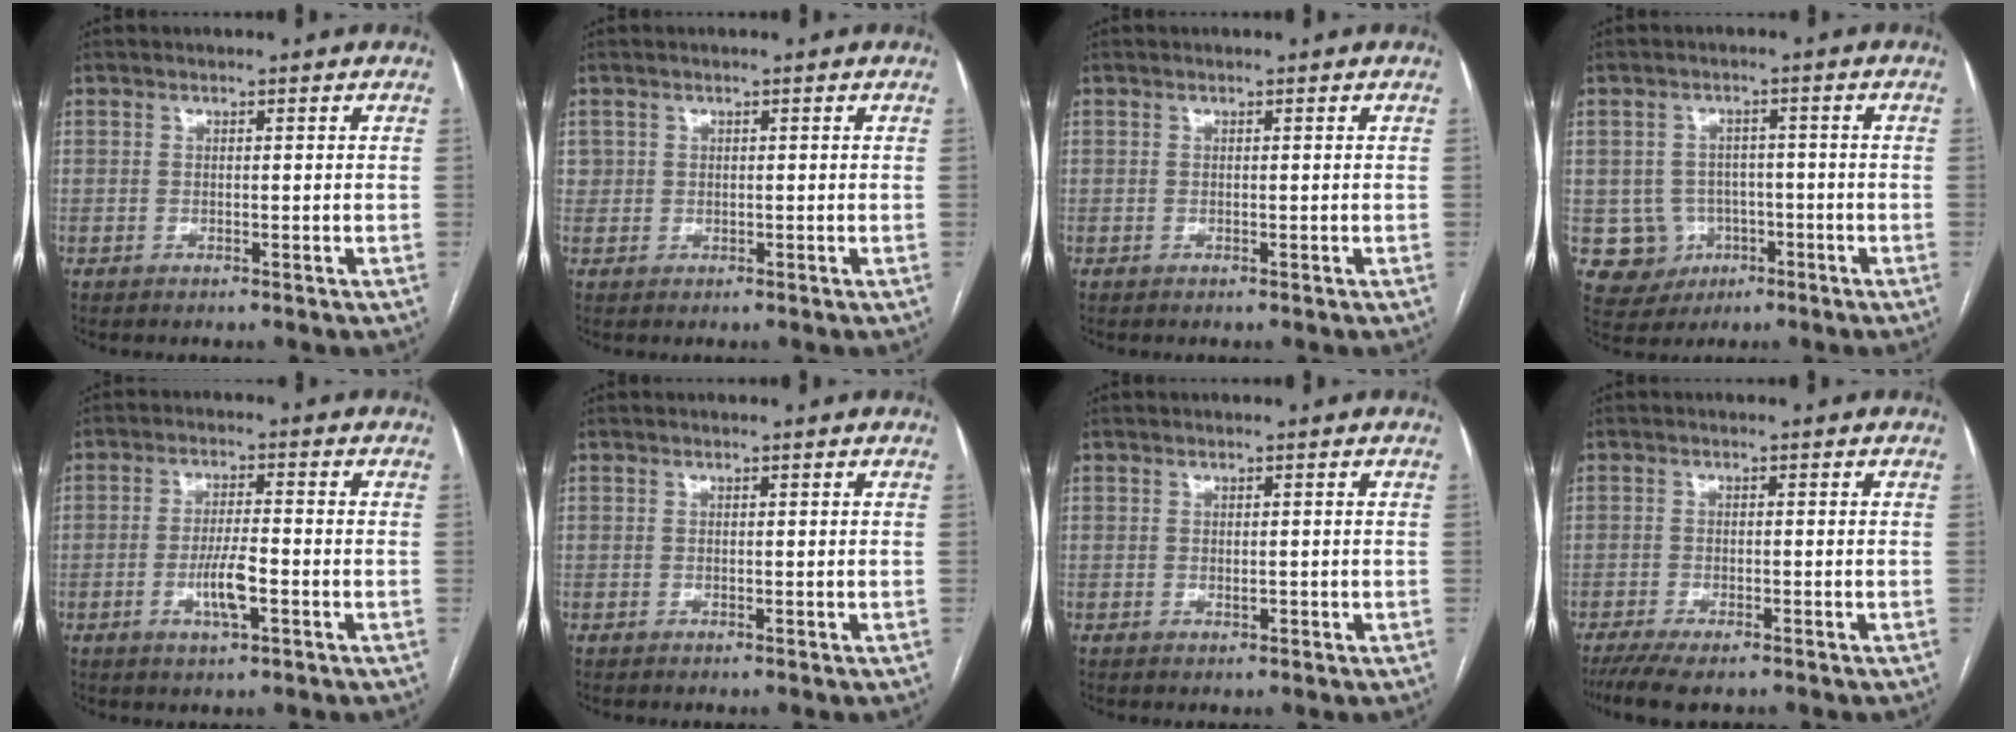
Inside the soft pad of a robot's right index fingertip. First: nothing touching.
{"total": 1.3, "force": [0.3, 1.2, 0.1], "torque": [0.011, 0.006, 0.004]}
{"total": 0.0}
{"total": 6.4, "force": [-1.7, 6.2, 0.9], "torque": [-0.016, 0.011, -0.014]}
{"total": 5.4, "force": [-1.9, 0.8, 5.0], "torque": [-0.096, -0.004, -0.033]}
{"total": 0.0}
{"total": 0.8, "force": [-0.2, 0.3, 0.7], "torque": [-0.012, -0.001, -0.001]}
{"total": 6.7, "force": [-5.1, 1.6, 3.9], "torque": [-0.062, -0.014, -0.083]}